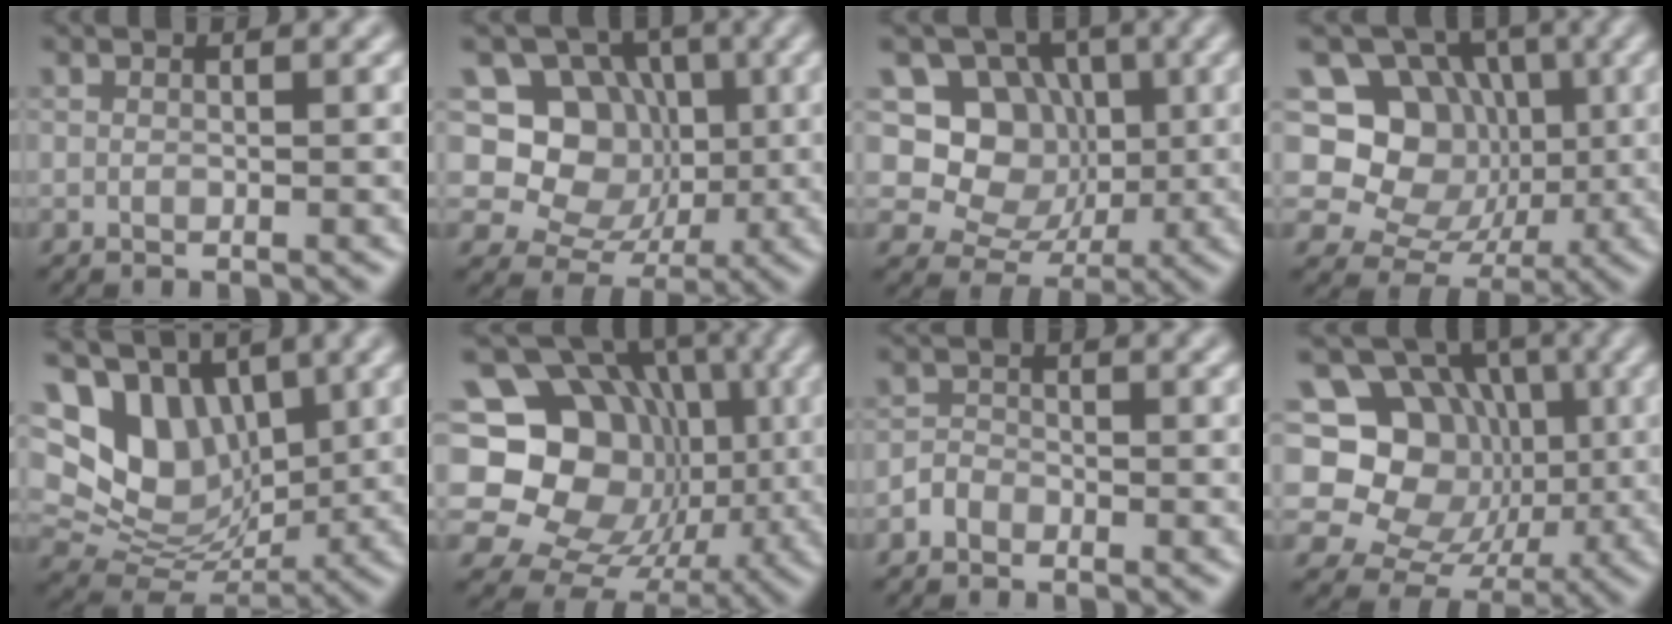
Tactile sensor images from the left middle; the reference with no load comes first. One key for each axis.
{"total": 8.9, "fx": 1.4, "fy": 7.8, "fz": 4.0, "tx": -0.062, "ty": 0.009, "tz": -0.002}
{"total": 8.0, "fx": 1.5, "fy": 7.1, "fz": 3.3, "tx": -0.044, "ty": 0.006, "tz": 0.003}
{"total": 10.6, "fx": 1.2, "fy": 9.4, "fz": 4.8, "tx": -0.067, "ty": 0.018, "tz": -0.011}
{"total": 9.7, "fx": 3.9, "fy": 6.9, "fz": 5.5, "tx": -0.106, "ty": 0.012, "tz": 0.072}
{"total": 17.5, "fx": 0.7, "fy": 15.3, "fz": 8.5, "tx": -0.138, "ty": 0.034, "tz": -0.011}
{"total": 1.2, "fx": -0.9, "fy": 0.8, "fz": 0.3, "tx": -0.001, "ty": 0.004, "tz": -0.020}
{"total": 11.5, "fx": 0.7, "fy": 10.1, "fz": 5.6, "tx": -0.068, "ty": 0.017, "tz": -0.025}